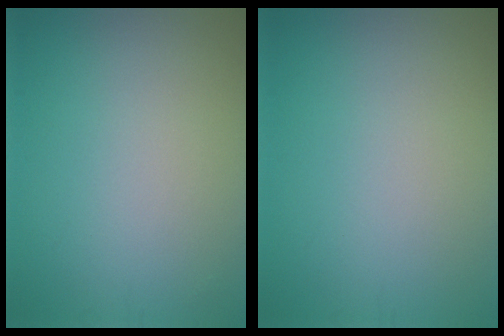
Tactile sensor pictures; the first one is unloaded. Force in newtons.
{"total": 0.0}